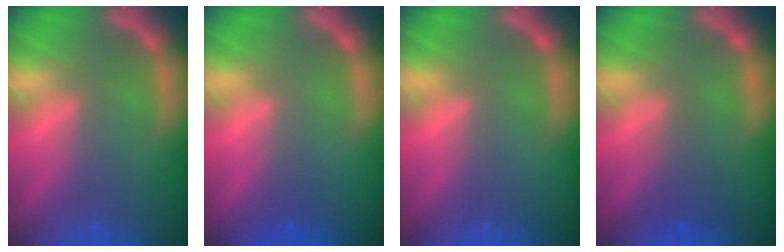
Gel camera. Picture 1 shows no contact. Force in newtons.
{"total": 0.9}
{"total": 0.0}
{"total": 2.0}